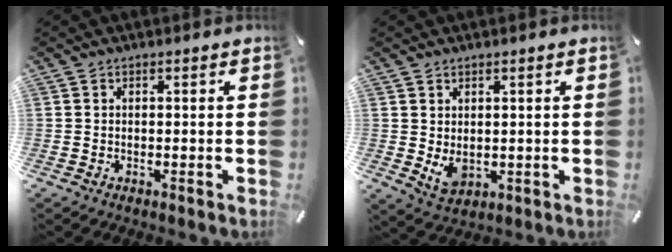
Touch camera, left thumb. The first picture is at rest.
{"total": 4.3, "force": [0.8, 3.3, 2.7], "torque": [-0.047, -0.008, 0.015]}